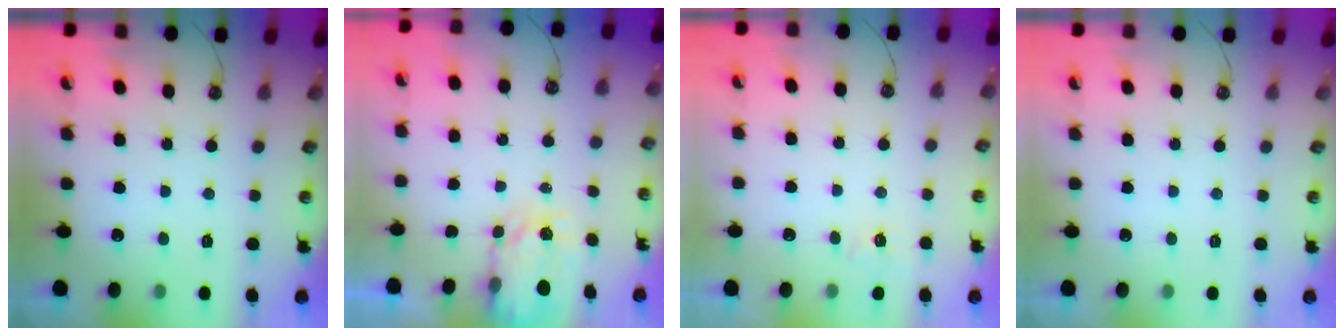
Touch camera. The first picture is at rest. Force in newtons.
{"total": 3.9, "press": 3.9, "slide": 0.4}
{"total": 5.7, "press": 5.7, "slide": 0.5}
{"total": 0.0}